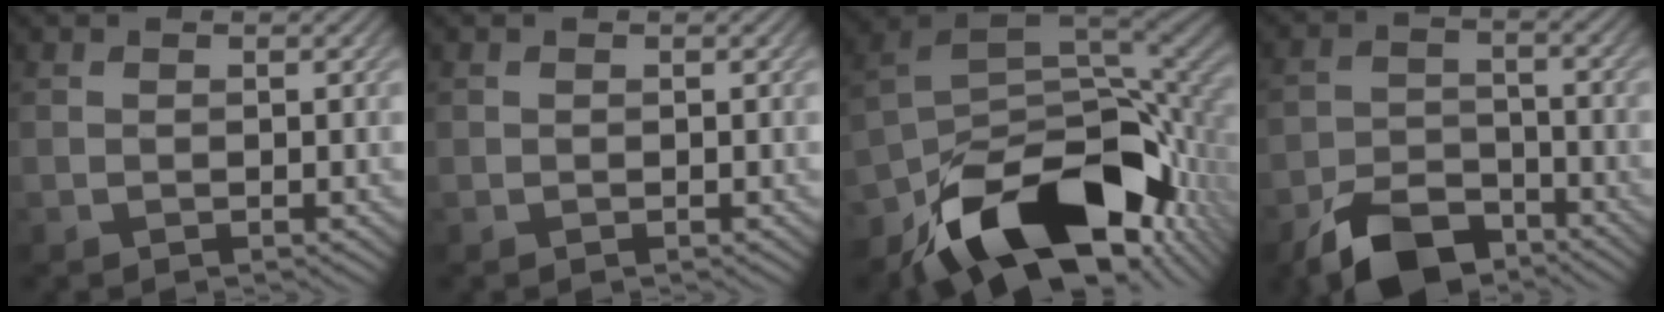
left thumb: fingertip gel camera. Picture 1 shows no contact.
{"total": 0.0}
{"total": 17.8, "force": [-10.1, 9.0, 11.6], "torque": [-0.186, -0.034, -0.161]}
{"total": 9.0, "force": [-6.7, 4.2, 4.4], "torque": [-0.082, -0.012, -0.130]}